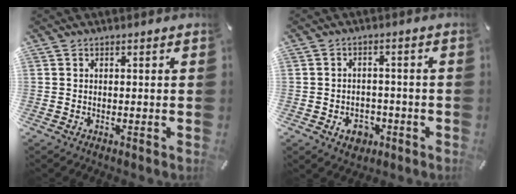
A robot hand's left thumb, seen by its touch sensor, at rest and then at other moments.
{"total": 5.8, "force": [-2.6, 4.5, 2.7], "torque": [-0.038, 0.012, -0.044]}